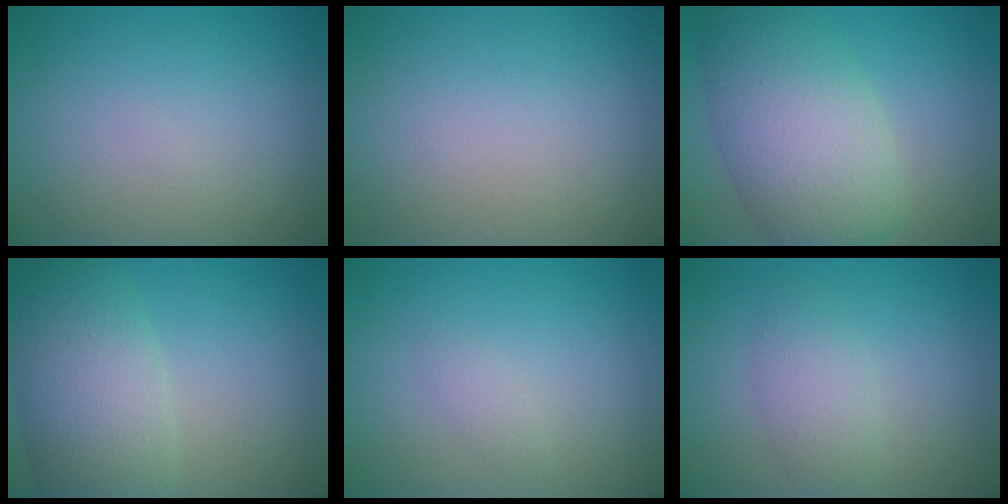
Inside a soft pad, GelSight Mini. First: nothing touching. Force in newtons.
{"total": 0.0}
{"total": 8.9, "press": 8.9, "slide": 0.5}
{"total": 7.3, "press": 7.3, "slide": 0.2}
{"total": 0.8, "press": 0.8, "slide": 0.1}
{"total": 2.5, "press": 2.5, "slide": 0.1}